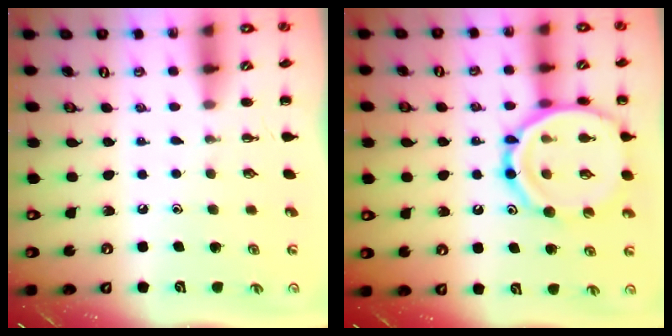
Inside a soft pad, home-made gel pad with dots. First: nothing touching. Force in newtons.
{"total": 19.4, "press": 19.2, "slide": 2.5}